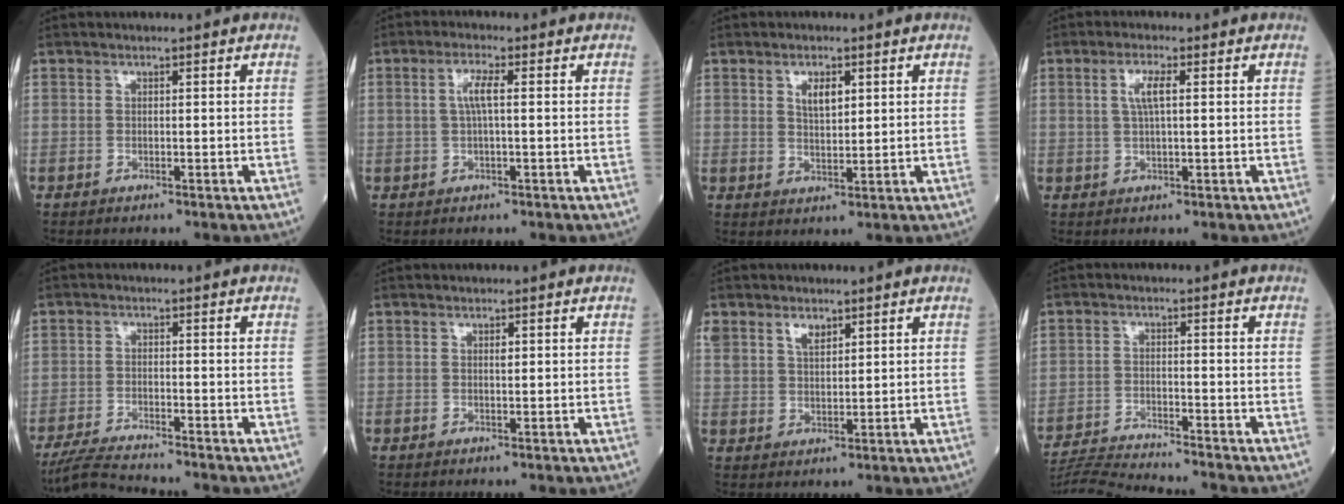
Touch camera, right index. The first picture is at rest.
{"total": 3.3, "force": [0.5, 0.5, 3.2], "torque": [-0.068, 0.007, 0.009]}
{"total": 3.5, "force": [1.5, 1.2, 3.0], "torque": [-0.055, 0.001, 0.028]}
{"total": 3.5, "force": [0.9, 0.7, 3.4], "torque": [-0.069, 0.006, 0.019]}
{"total": 4.9, "force": [-4.7, -0.7, 1.3], "torque": [-0.027, -0.023, -0.087]}
{"total": 0.7, "force": [0.3, 0.2, 0.7], "torque": [-0.012, -0.001, 0.004]}
{"total": 5.2, "force": [3.2, 3.0, 2.7], "torque": [-0.058, 0.010, 0.071]}
{"total": 10.4, "force": [-9.9, -1.5, 2.8], "torque": [-0.039, -0.013, -0.166]}